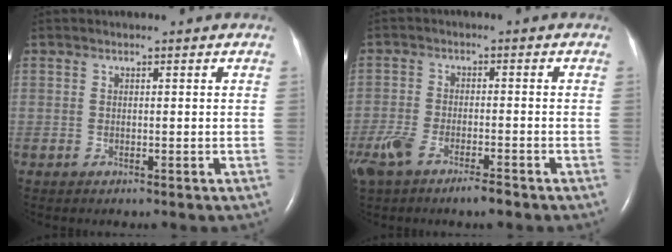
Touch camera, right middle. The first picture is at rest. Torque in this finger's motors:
{"motor_torque": [0.92, -0.87, 0.21, 0.06]}